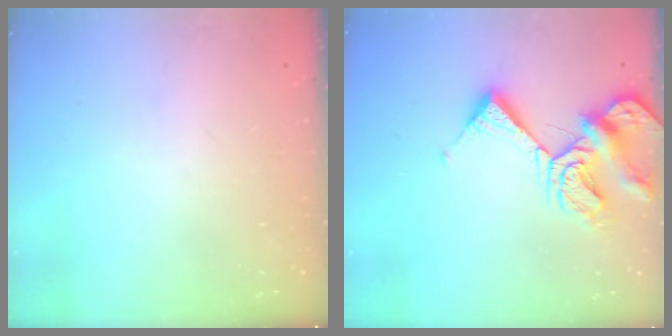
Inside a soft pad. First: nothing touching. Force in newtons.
{"total": 11.0, "press": 10.9, "slide": 1.3}